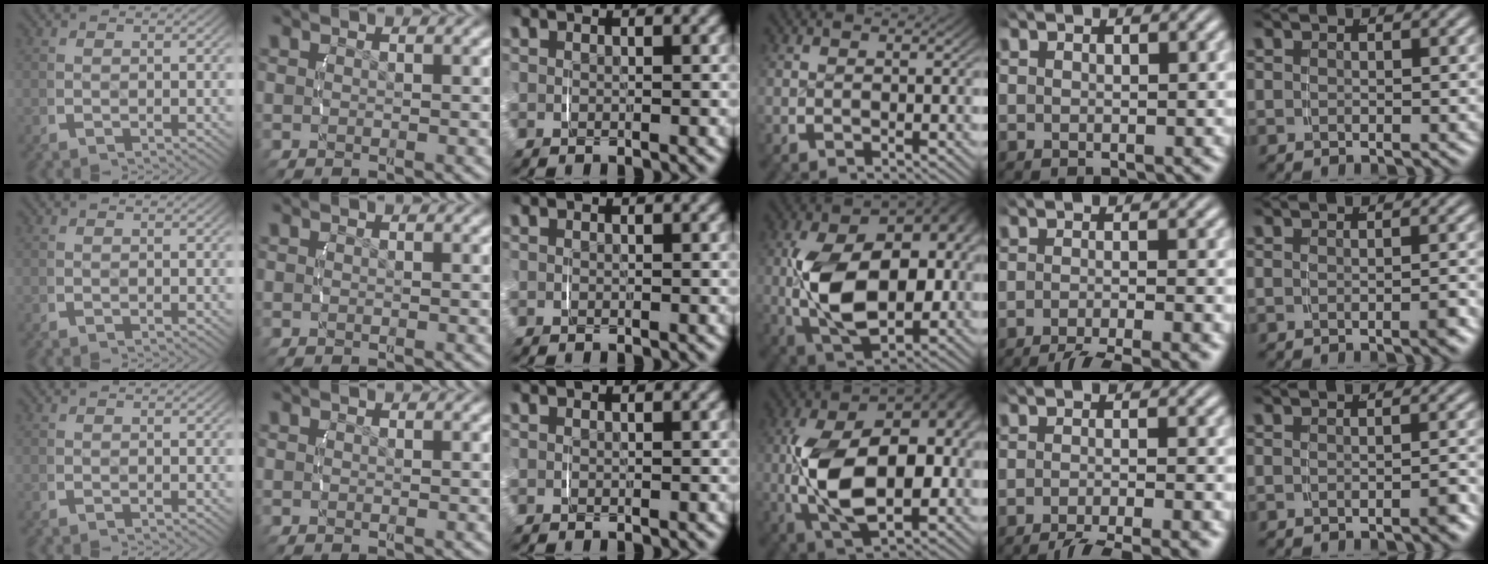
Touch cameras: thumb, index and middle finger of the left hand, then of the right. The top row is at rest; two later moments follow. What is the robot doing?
{"motion": "lift_and_place", "object": "ethernet cable"}